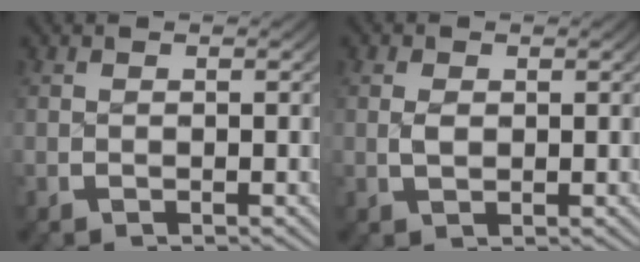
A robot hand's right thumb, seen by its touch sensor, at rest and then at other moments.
{"total": 1.4, "force": [0.3, 1.0, 0.9], "torque": [-0.022, -0.009, 0.011]}